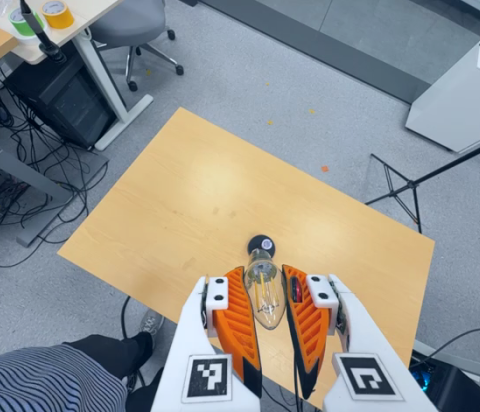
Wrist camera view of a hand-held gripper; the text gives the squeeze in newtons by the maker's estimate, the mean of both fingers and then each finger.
{"total": 21.1, "left": 25.8, "right": 16.4}